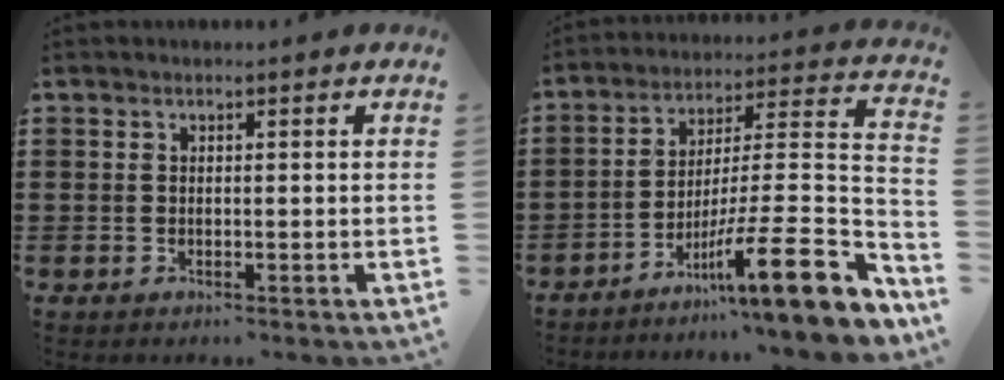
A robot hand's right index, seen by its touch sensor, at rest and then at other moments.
{"total": 14.4, "force": [-7.9, 1.7, 11.9], "torque": [-0.175, -0.004, -0.142]}